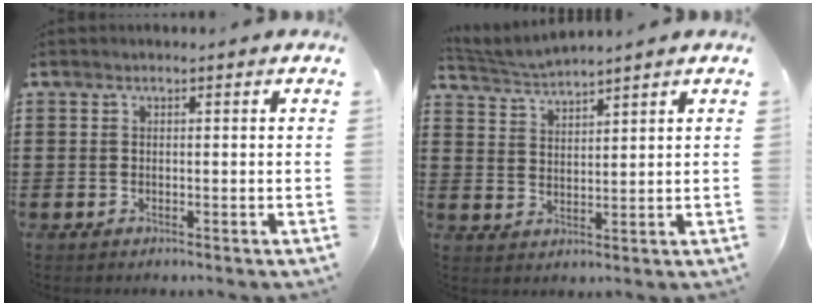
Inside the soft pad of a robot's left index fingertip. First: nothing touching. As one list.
[{"total": 2.9, "force": [2.9, -0.4, 0.2], "torque": [-0.016, -0.014, 0.051]}]